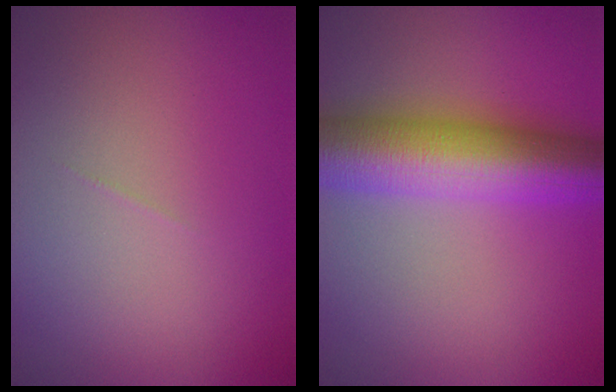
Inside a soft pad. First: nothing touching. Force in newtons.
{"total": 10.1, "press": 10.1, "slide": 0.1}